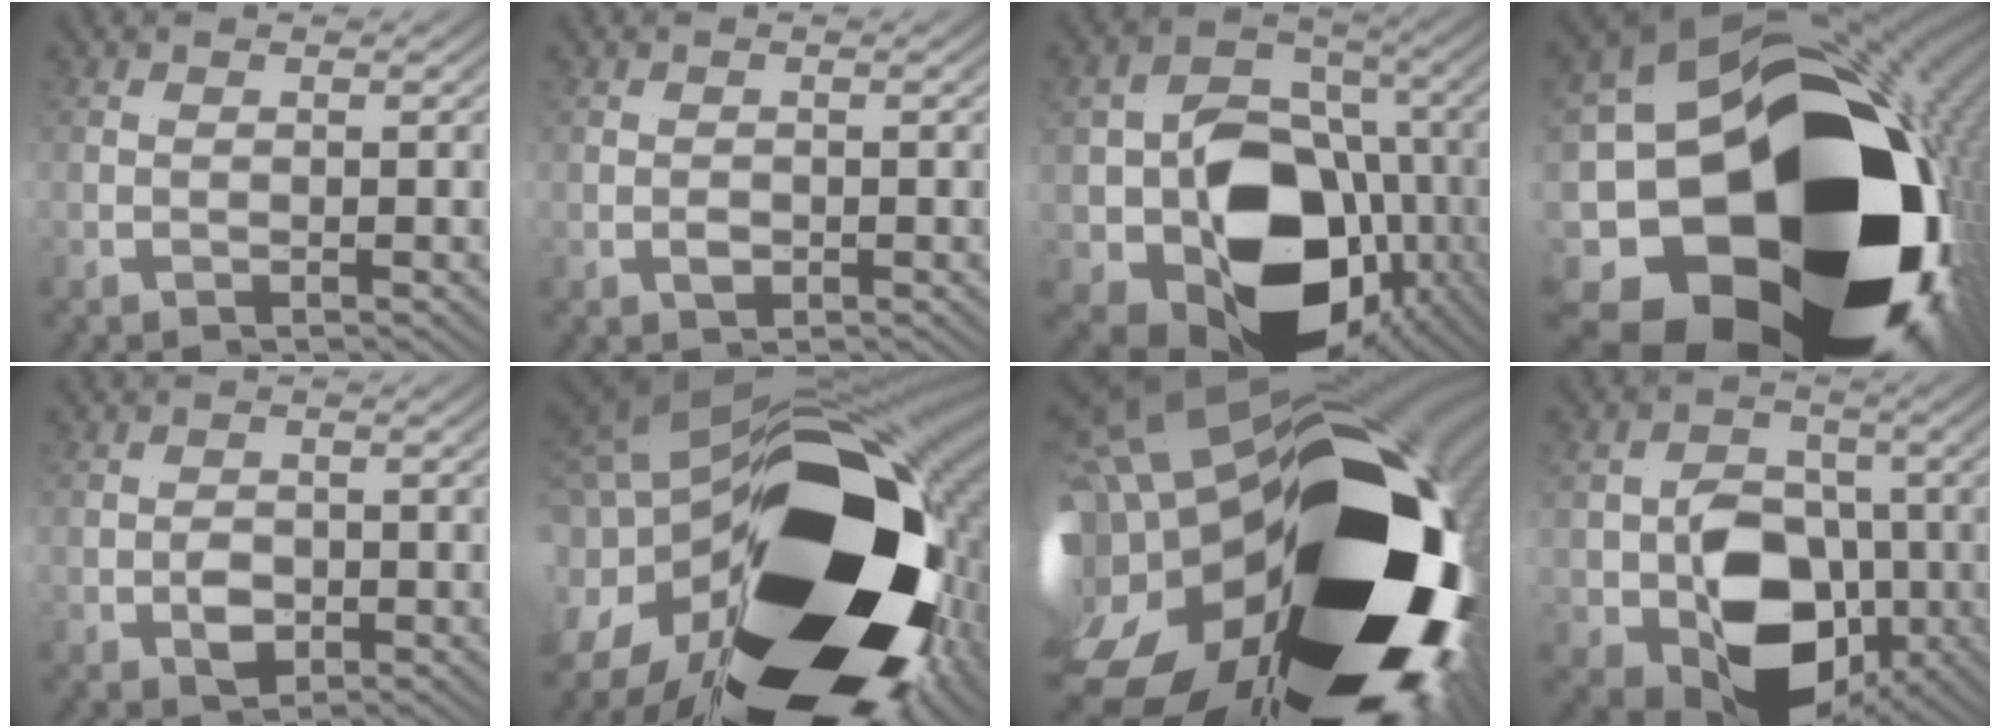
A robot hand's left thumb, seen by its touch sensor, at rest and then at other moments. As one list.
[{"total": 1.4, "force": [0.5, 0.7, 1.1], "torque": [-0.022, -0.003, 0.011]}, {"total": 21.9, "force": [-4.8, 13.3, 16.8], "torque": [-0.293, -0.057, -0.045]}, {"total": 38.1, "force": [-4.0, 20.1, 32.1], "torque": [-0.490, -0.057, -0.025]}, {"total": 3.6, "force": [0.7, 2.4, 2.5], "torque": [-0.045, -0.004, 0.013]}, {"total": 36.9, "force": [-1.6, 19.1, 31.5], "torque": [-0.452, -0.012, -0.016]}, {"total": 44.3, "force": [-5.0, 23.3, 37.3], "torque": [-0.552, -0.052, -0.046]}, {"total": 16.3, "force": [-3.0, 10.2, 12.3], "torque": [-0.203, -0.041, -0.029]}]